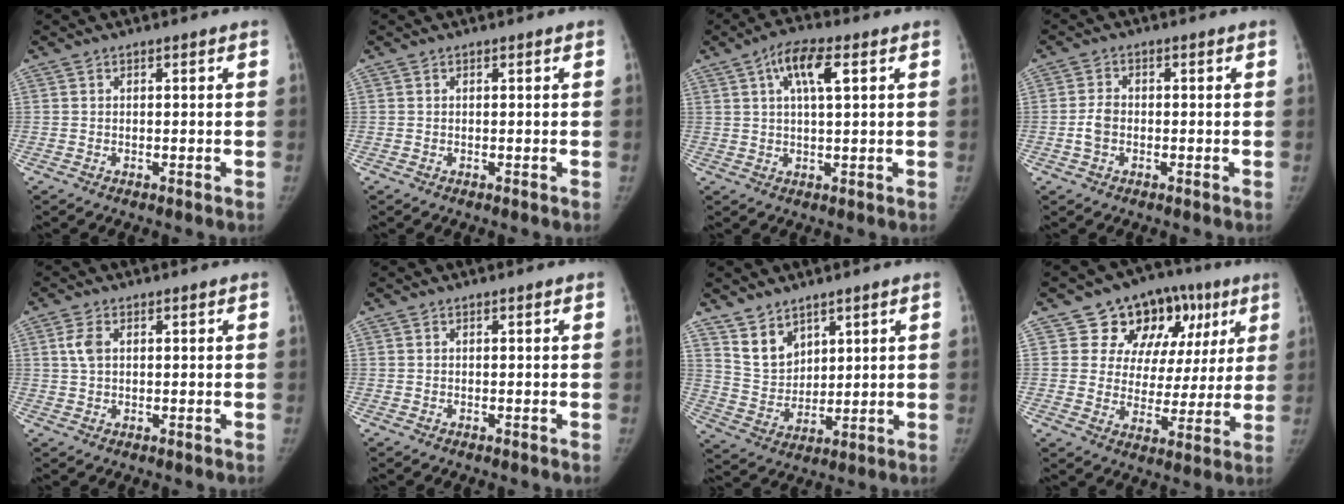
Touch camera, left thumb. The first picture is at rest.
{"total": 0.0}
{"total": 7.4, "force": [2.8, 2.3, 6.4], "torque": [-0.118, 0.006, 0.047]}
{"total": 3.2, "force": [-0.9, 2.2, 2.1], "torque": [-0.042, 0.011, -0.021]}
{"total": 3.4, "force": [1.0, 2.1, 2.4], "torque": [-0.051, 0.004, 0.020]}
{"total": 0.0}
{"total": 7.3, "force": [5.2, 4.6, 2.1], "torque": [-0.014, -0.038, 0.113]}
{"total": 16.6, "force": [7.7, 12.3, 8.2], "torque": [-0.046, 0.003, 0.114]}